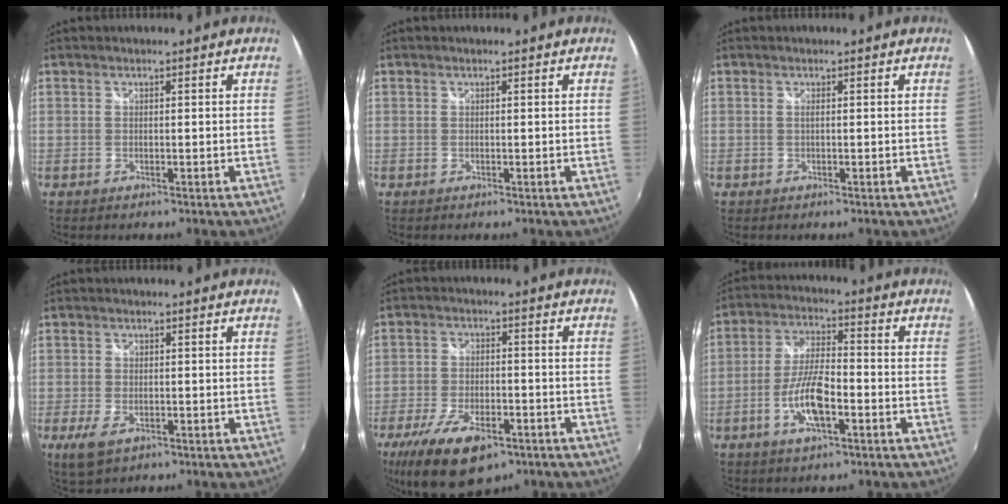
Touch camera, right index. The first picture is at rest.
{"total": 0.0}
{"total": 0.5, "force": [-0.1, -0.1, 0.5], "torque": [-0.007, 0.001, -0.003]}
{"total": 5.0, "force": [-2.3, 2.7, 3.6], "torque": [-0.083, -0.014, -0.041]}
{"total": 15.3, "force": [-9.4, 6.5, 10.1], "torque": [-0.217, -0.036, -0.155]}
{"total": 9.5, "force": [-3.8, 2.9, 8.2], "torque": [-0.169, -0.001, -0.069]}